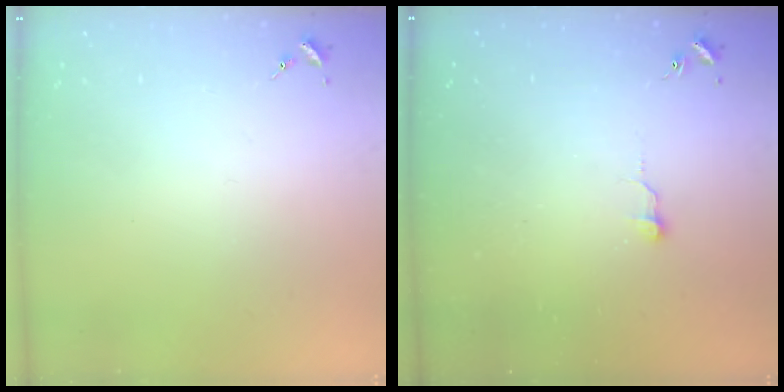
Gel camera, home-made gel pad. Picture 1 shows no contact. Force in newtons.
{"total": 6.6, "press": 6.6, "slide": 0.4}